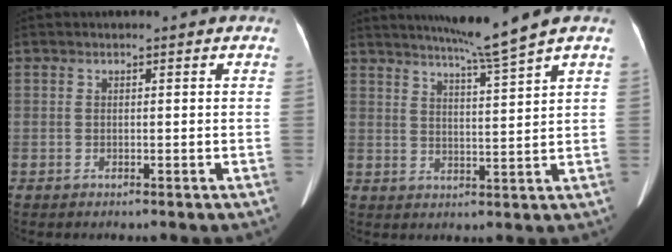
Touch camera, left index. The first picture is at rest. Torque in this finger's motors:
{"motor_torque": [0.37, -1.06, -0.07, 0.08]}